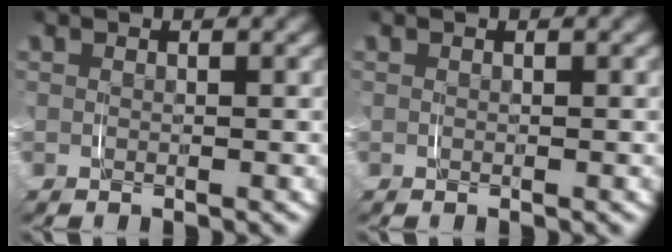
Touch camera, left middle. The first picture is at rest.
{"total": 0.0}